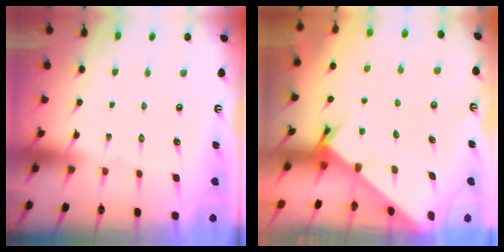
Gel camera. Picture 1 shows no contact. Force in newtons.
{"total": 2.2, "press": 2.2, "slide": 0.2}